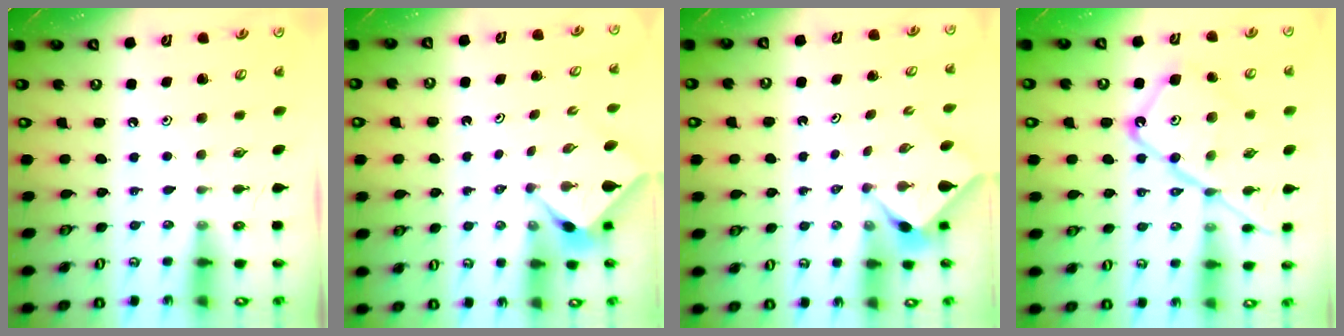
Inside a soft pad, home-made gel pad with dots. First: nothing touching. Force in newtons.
{"total": 2.2, "press": 2.2, "slide": 0.3}
{"total": 2.3, "press": 2.2, "slide": 0.3}
{"total": 18.0, "press": 17.9, "slide": 1.9}